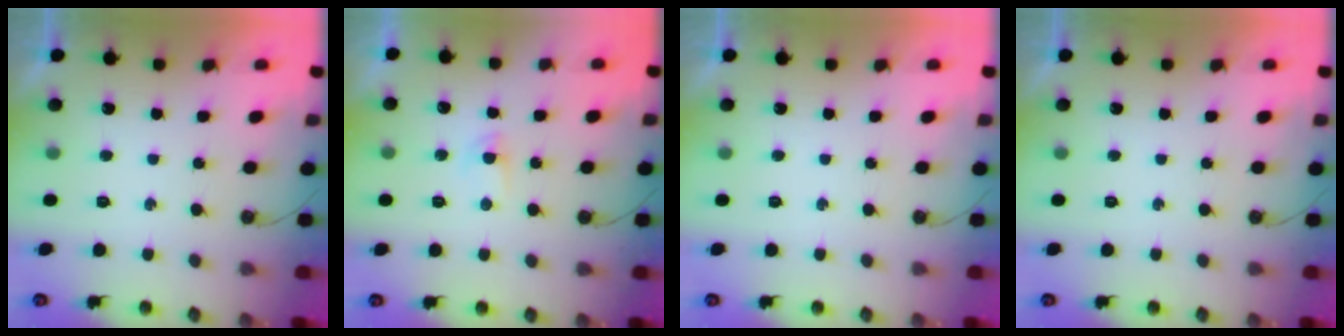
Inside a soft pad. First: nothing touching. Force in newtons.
{"total": 2.2, "press": 2.2, "slide": 0.4}
{"total": 0.0}
{"total": 0.0}